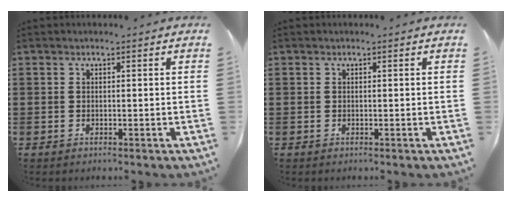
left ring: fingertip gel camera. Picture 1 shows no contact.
{"total": 0.0}